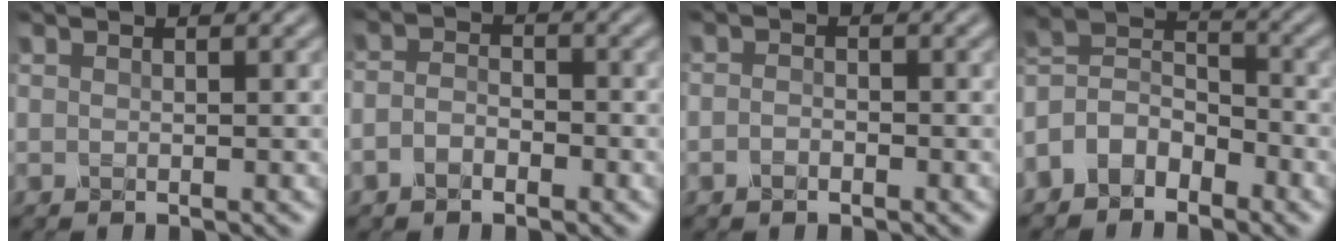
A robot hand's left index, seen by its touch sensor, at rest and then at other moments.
{"total": 2.2, "force": [-1.2, 1.4, 1.3], "torque": [-0.026, 0.003, -0.029]}
{"total": 1.1, "force": [-0.6, 0.6, 0.7], "torque": [-0.016, 0.000, -0.014]}
{"total": 5.2, "force": [-3.3, 3.2, 2.5], "torque": [-0.048, 0.008, -0.078]}